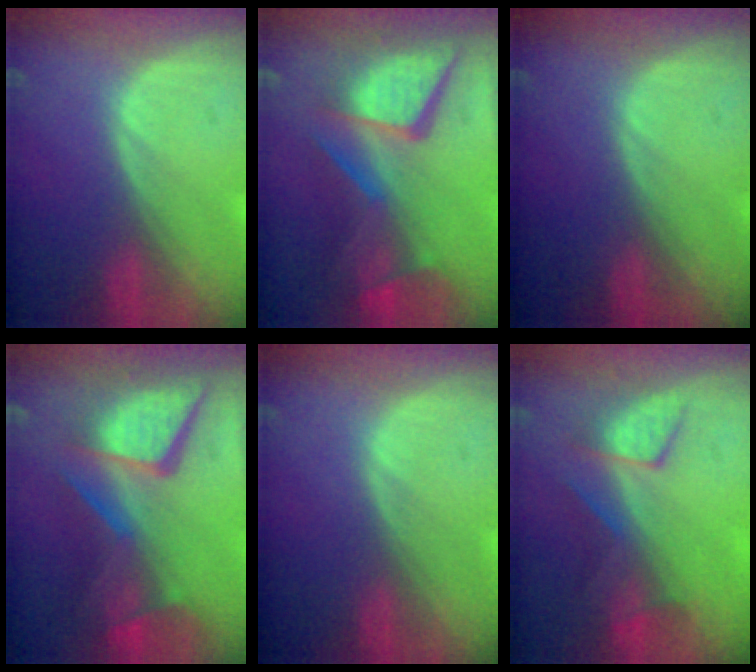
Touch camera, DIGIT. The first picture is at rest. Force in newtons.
{"total": 13.1, "press": 10.8, "slide": 7.5}
{"total": 0.0}
{"total": 13.1, "press": 10.8, "slide": 7.5}
{"total": 0.0}
{"total": 5.5, "press": 5.4, "slide": 1.1}